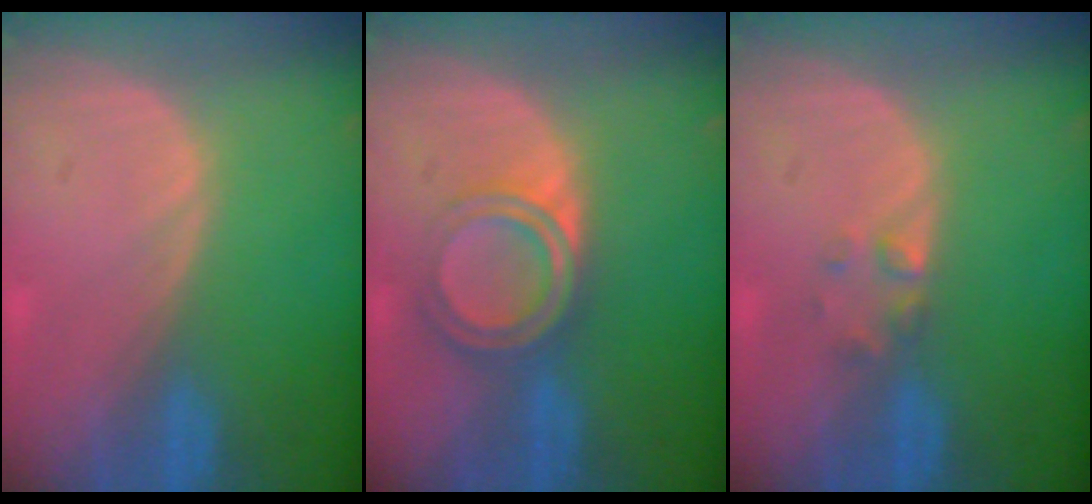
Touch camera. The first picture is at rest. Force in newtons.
{"total": 5.7, "press": 5.0, "slide": 2.8}
{"total": 1.7, "press": 1.7, "slide": 0.2}